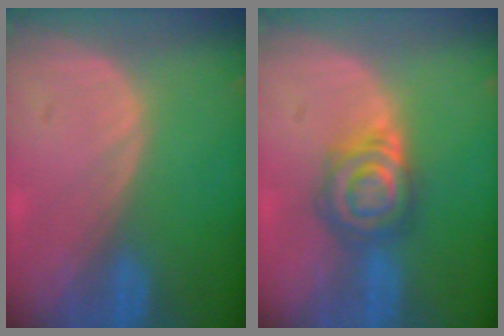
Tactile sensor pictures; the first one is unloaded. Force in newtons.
{"total": 6.7, "press": 6.3, "slide": 2.1}